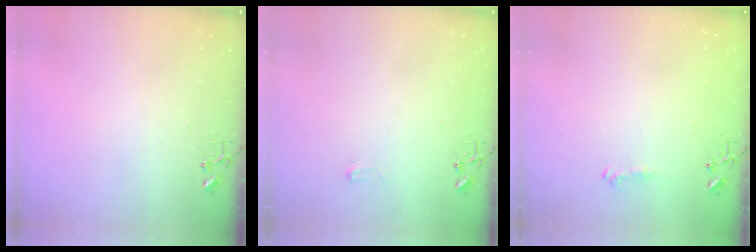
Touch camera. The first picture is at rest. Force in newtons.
{"total": 3.9, "press": 3.8, "slide": 0.5}
{"total": 6.9, "press": 6.9, "slide": 1.0}